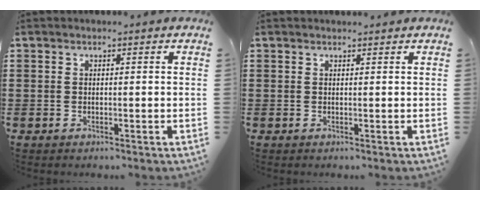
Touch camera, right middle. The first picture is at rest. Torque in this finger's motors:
{"motor_torque": [-0.02, -0.02, 0.00, -0.01]}